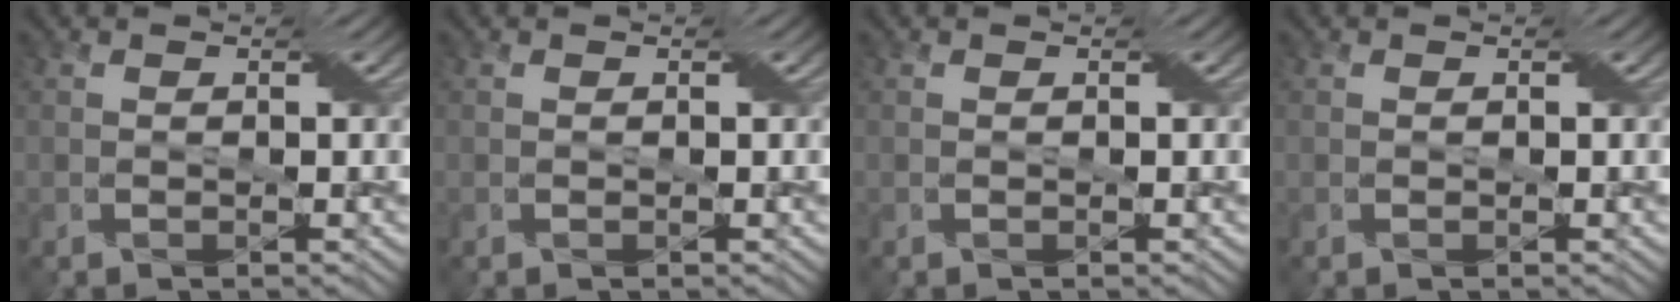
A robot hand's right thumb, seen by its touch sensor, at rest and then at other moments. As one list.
[{"total": 0.0}, {"total": 0.0}, {"total": 0.0}]